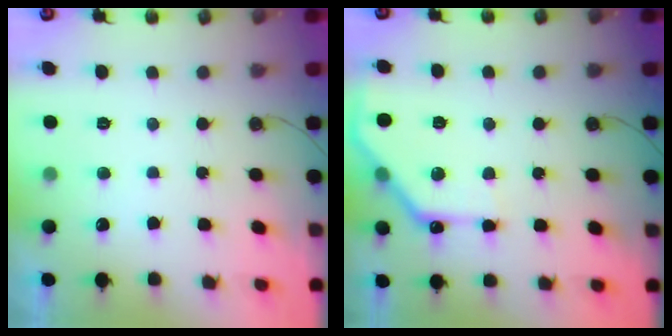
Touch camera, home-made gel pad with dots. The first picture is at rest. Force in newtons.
{"total": 12.8, "press": 12.8, "slide": 0.6}